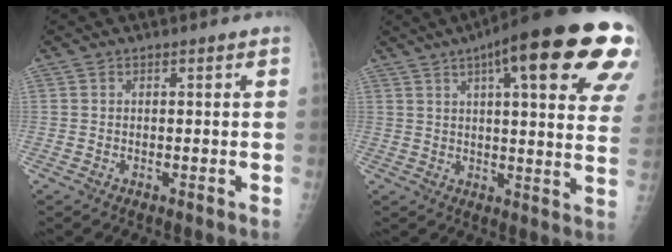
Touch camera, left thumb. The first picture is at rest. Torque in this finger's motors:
{"motor_torque": [2.76, 2.25, 2.15, -0.62, 0.15]}